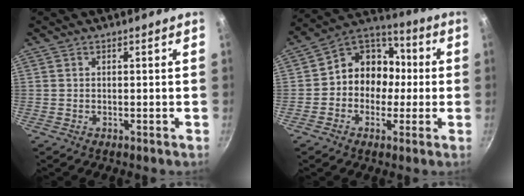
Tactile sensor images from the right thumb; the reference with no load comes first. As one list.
[{"total": 12.3, "force": [-0.8, 10.7, 6.1], "torque": [-0.038, 0.041, -0.036]}]